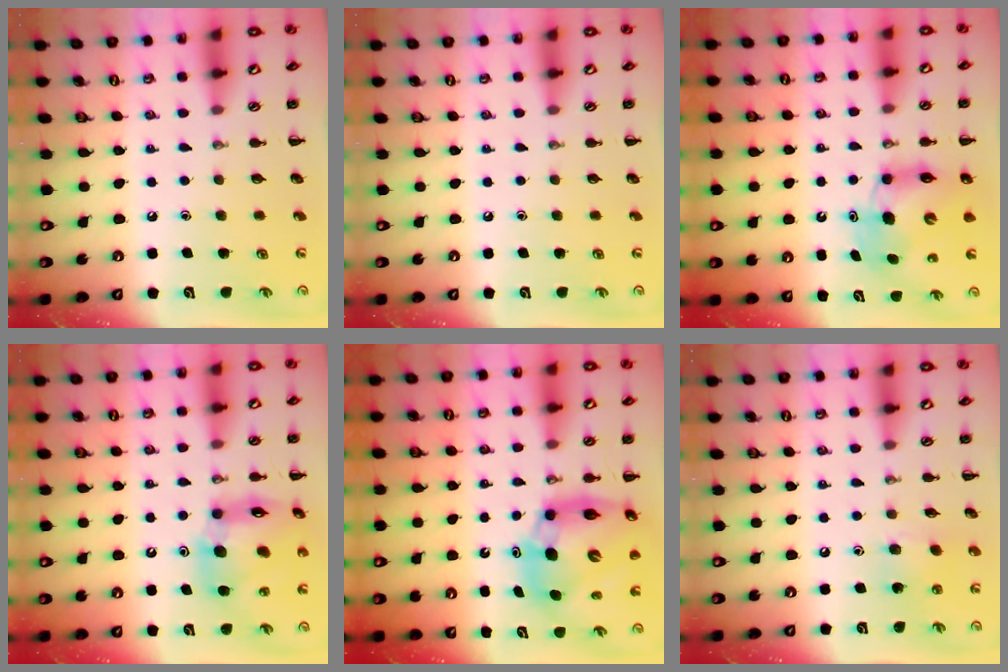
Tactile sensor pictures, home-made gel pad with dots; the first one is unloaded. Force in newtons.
{"total": 0.0}
{"total": 7.2, "press": 7.2, "slide": 0.9}
{"total": 12.0, "press": 11.6, "slide": 3.1}
{"total": 14.2, "press": 13.6, "slide": 4.2}
{"total": 6.7, "press": 6.4, "slide": 1.7}